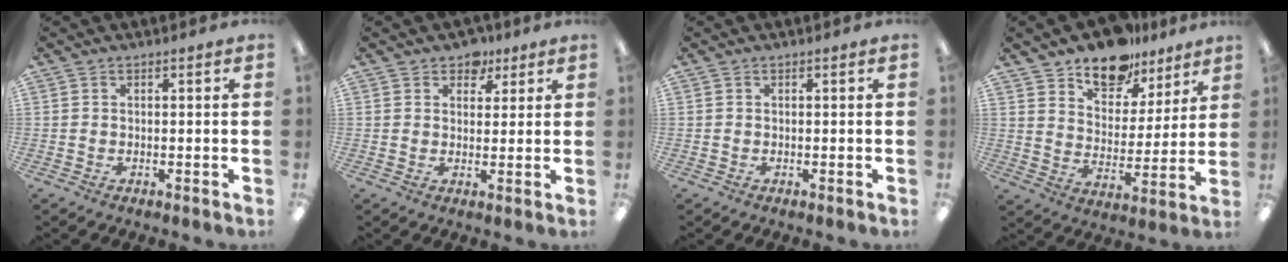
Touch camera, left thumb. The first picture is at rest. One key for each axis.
{"total": 5.5, "fx": 4.0, "fy": 3.5, "fz": 1.2, "tx": -0.008, "ty": -0.017, "tz": 0.068}
{"total": 0.0}
{"total": 12.7, "fx": 10.3, "fy": 6.7, "fz": 3.4, "tx": -0.056, "ty": -0.073, "tz": 0.191}